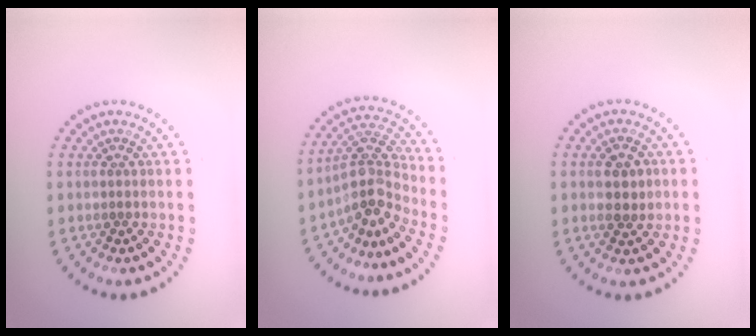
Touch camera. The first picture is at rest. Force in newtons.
{"total": 4.0, "press": 2.8, "slide": 2.8}
{"total": 2.2, "press": 2.2, "slide": 0.1}